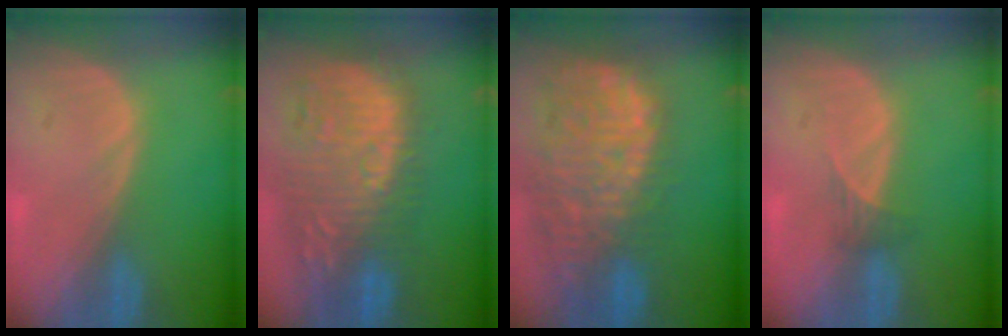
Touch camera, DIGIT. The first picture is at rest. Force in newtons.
{"total": 12.9, "press": 11.7, "slide": 5.4}
{"total": 14.4, "press": 11.9, "slide": 8.2}
{"total": 1.6, "press": 1.3, "slide": 0.9}